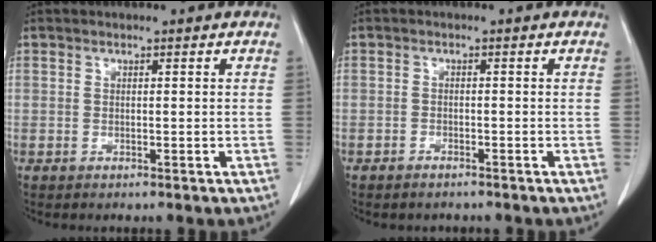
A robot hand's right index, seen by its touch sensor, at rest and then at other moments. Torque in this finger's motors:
{"motor_torque": [0.06, -0.07, -0.05, 0.01]}